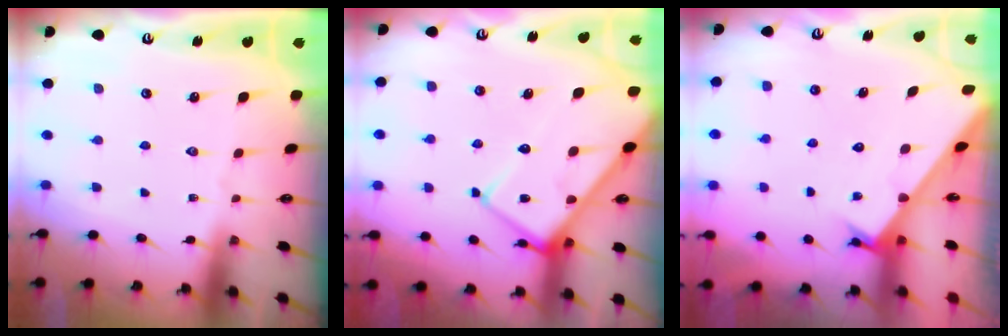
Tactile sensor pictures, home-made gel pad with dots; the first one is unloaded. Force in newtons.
{"total": 13.8, "press": 13.8, "slide": 1.2}
{"total": 2.3, "press": 2.3, "slide": 0.2}